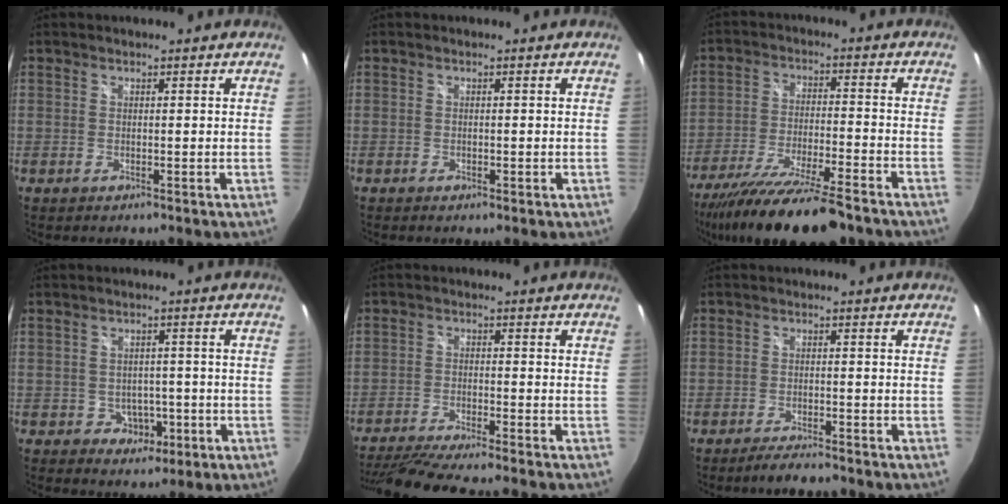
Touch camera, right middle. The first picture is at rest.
{"total": 0.9, "force": [-0.5, 0.4, 0.6], "torque": [-0.009, -0.002, -0.008]}
{"total": 18.6, "force": [-15.1, 2.5, 10.6], "torque": [-0.207, -0.042, -0.249]}
{"total": 4.9, "force": [-1.7, 4.2, 1.9], "torque": [-0.040, 0.010, -0.008]}
{"total": 13.0, "force": [-11.4, 0.0, 6.3], "torque": [-0.138, -0.025, -0.190]}
{"total": 4.8, "force": [-4.2, 0.6, 2.4], "torque": [-0.056, -0.008, -0.072]}